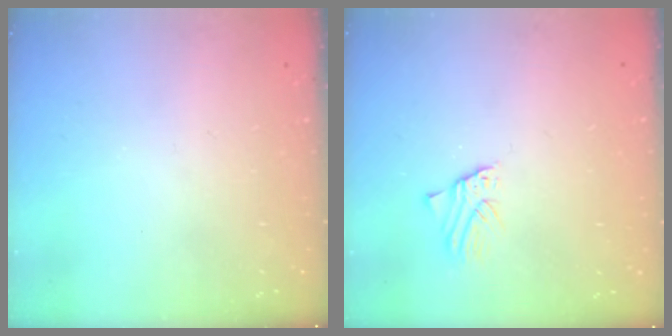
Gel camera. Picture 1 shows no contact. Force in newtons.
{"total": 1.7, "press": 1.6, "slide": 0.2}